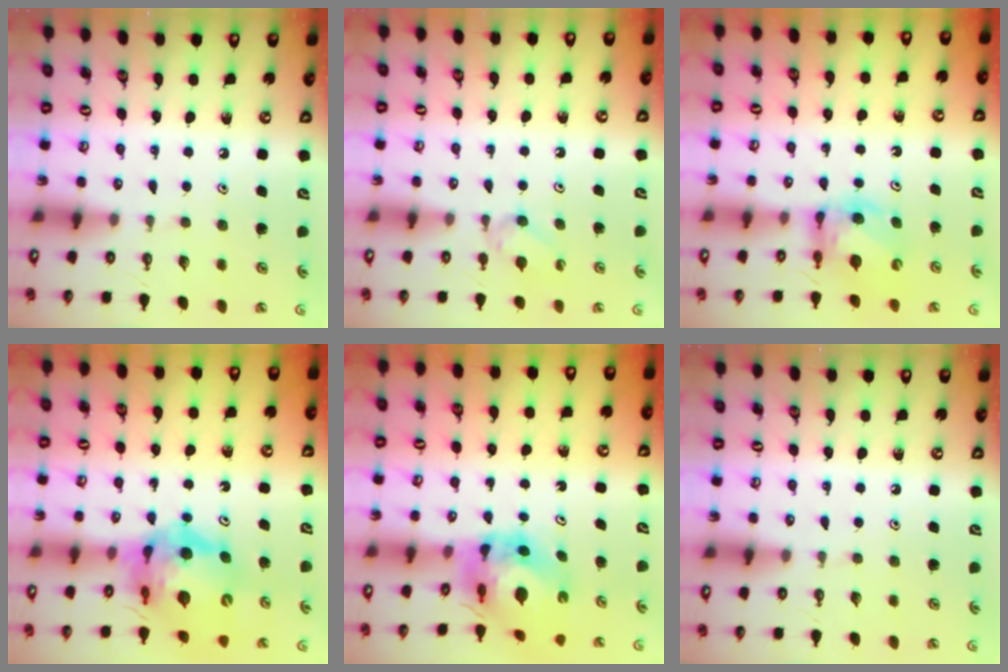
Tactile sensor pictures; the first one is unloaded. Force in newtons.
{"total": 4.3, "press": 4.3, "slide": 0.7}
{"total": 6.2, "press": 6.2, "slide": 0.5}
{"total": 15.1, "press": 14.9, "slide": 1.8}
{"total": 7.1, "press": 7.0, "slide": 0.8}
{"total": 0.0}